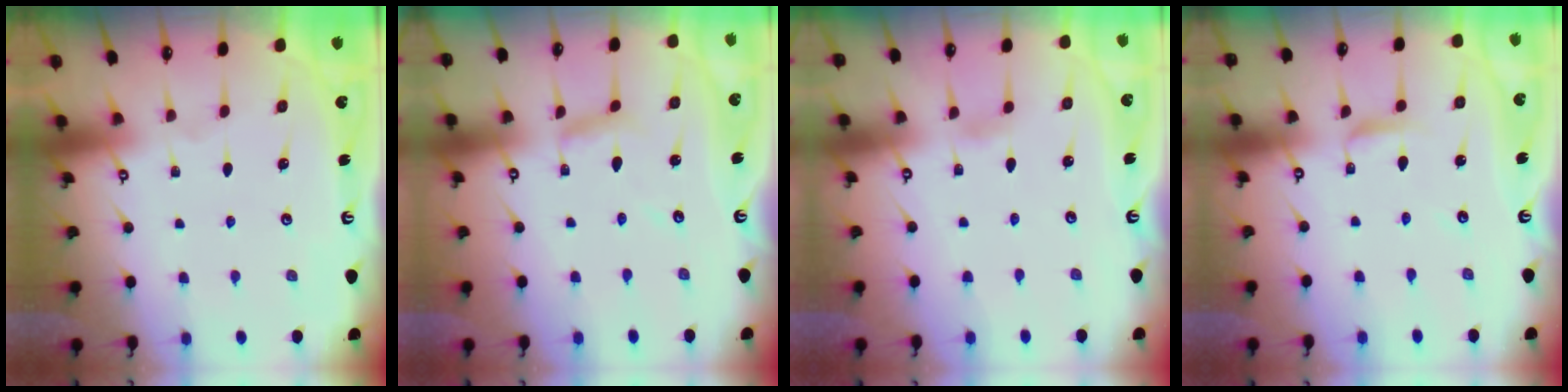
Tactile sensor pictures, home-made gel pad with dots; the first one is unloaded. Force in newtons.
{"total": 5.5, "press": 5.5, "slide": 0.3}
{"total": 1.6, "press": 1.6, "slide": 0.2}
{"total": 2.9, "press": 2.8, "slide": 0.3}